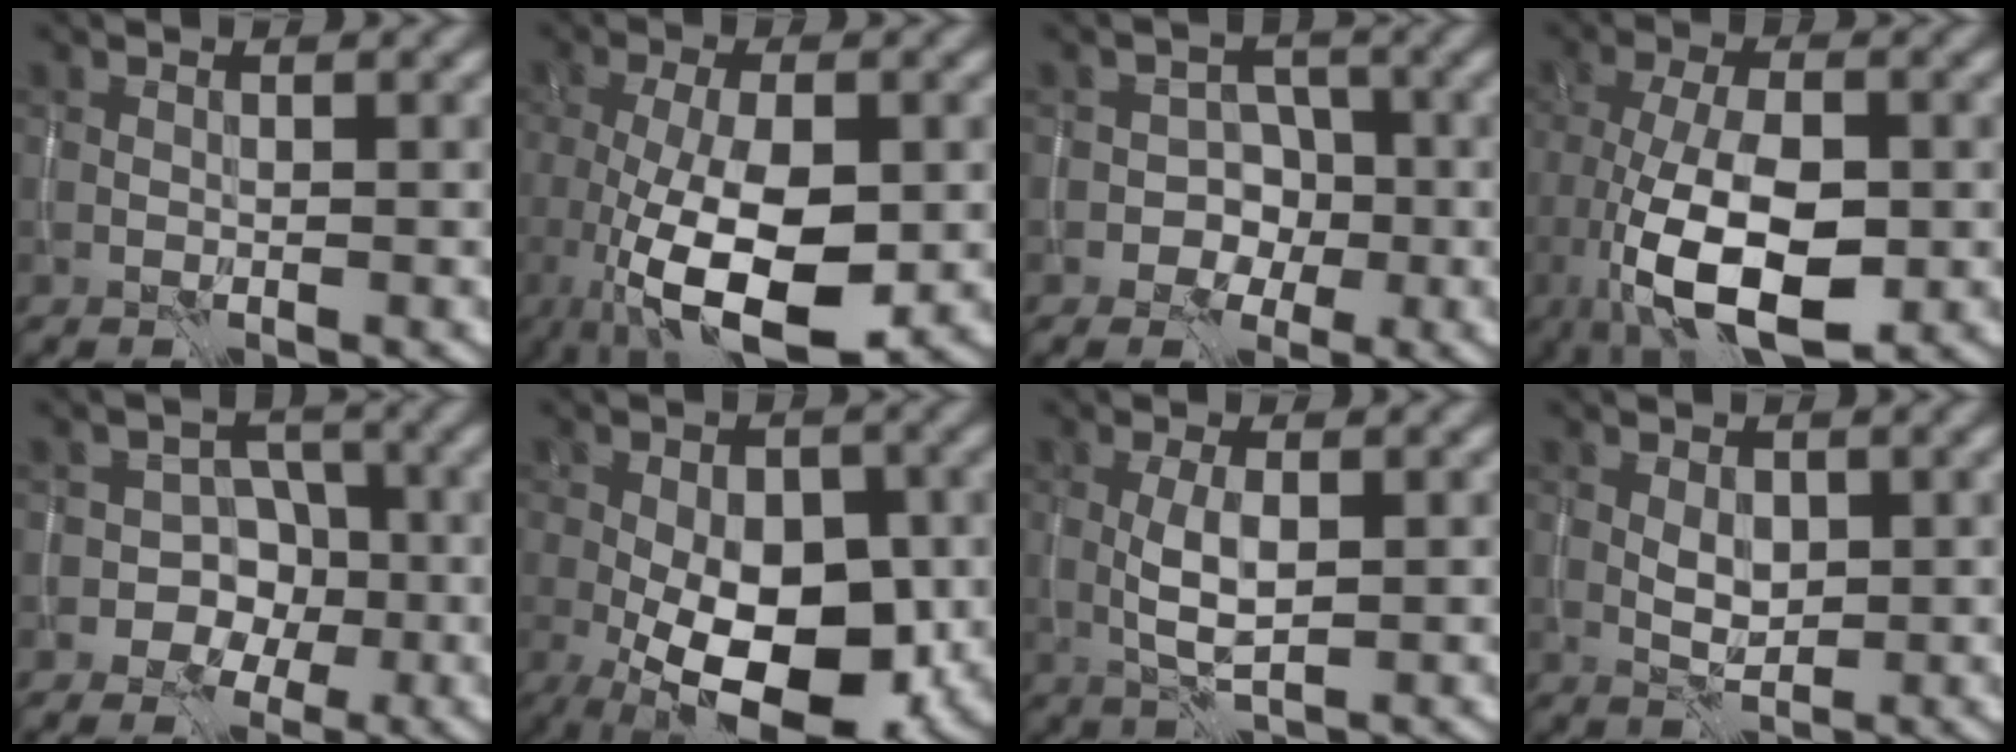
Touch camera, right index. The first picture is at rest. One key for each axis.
{"total": 9.9, "fx": -2.4, "fy": 3.9, "fz": 8.8, "tx": -0.170, "ty": -0.016, "tz": -0.036}
{"total": 4.2, "fx": -1.7, "fy": 3.6, "fz": 1.3, "tx": 0.023, "ty": 0.009, "tz": -0.045}
{"total": 10.5, "fx": -3.2, "fy": 4.7, "fz": 8.9, "tx": -0.168, "ty": -0.012, "tz": -0.052}
{"total": 5.5, "fx": -2.1, "fy": 4.8, "fz": 1.8, "tx": 0.019, "ty": 0.011, "tz": -0.058}
{"total": 12.8, "fx": -3.8, "fy": 6.7, "fz": 10.2, "tx": -0.162, "ty": -0.016, "tz": -0.059}
{"total": 3.2, "fx": -0.1, "fy": 1.1, "fz": 3.0, "tx": -0.067, "ty": -0.001, "tz": 0.001}
{"total": 1.9, "fx": 0.2, "fy": 1.3, "fz": 1.4, "tx": -0.027, "ty": -0.002, "tz": 0.006}